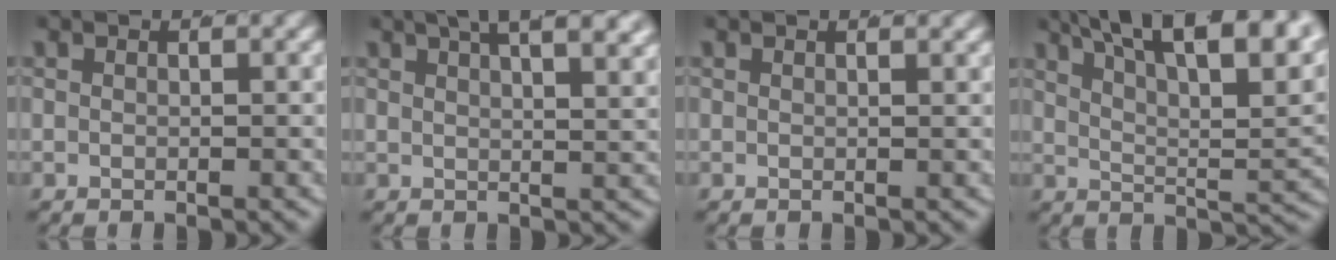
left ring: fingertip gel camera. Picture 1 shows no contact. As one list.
[{"total": 6.2, "force": [4.4, 1.7, 4.1], "torque": [-0.050, 0.015, 0.066]}, {"total": 0.7, "force": [0.5, -0.1, 0.4], "torque": [0.001, 0.003, 0.006]}, {"total": 11.2, "force": [6.2, 4.1, 8.4], "torque": [-0.108, 0.014, 0.090]}]